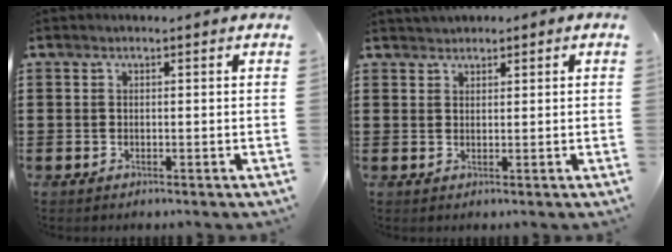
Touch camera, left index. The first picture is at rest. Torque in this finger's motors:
{"motor_torque": [1.09, -1.04, 0.44, 0.14]}